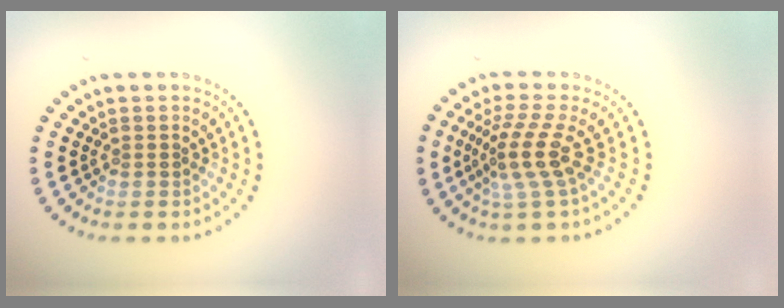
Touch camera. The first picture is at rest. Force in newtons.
{"total": 3.8, "press": 2.9, "slide": 2.6}